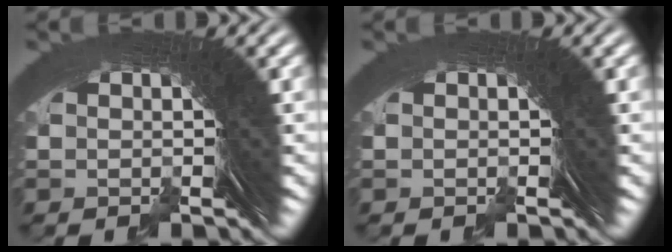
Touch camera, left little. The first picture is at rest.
{"total": 0.0}